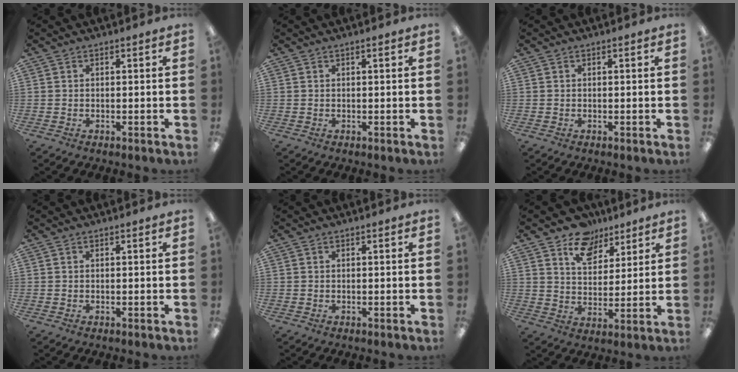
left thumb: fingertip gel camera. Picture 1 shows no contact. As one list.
[{"total": 0.5, "force": [0.2, 0.0, 0.5], "torque": [-0.008, 0.002, 0.004]}, {"total": 0.0}, {"total": 0.0}, {"total": 0.0}, {"total": 10.2, "force": [7.4, 6.4, 3.1], "torque": [-0.045, -0.041, 0.135]}]